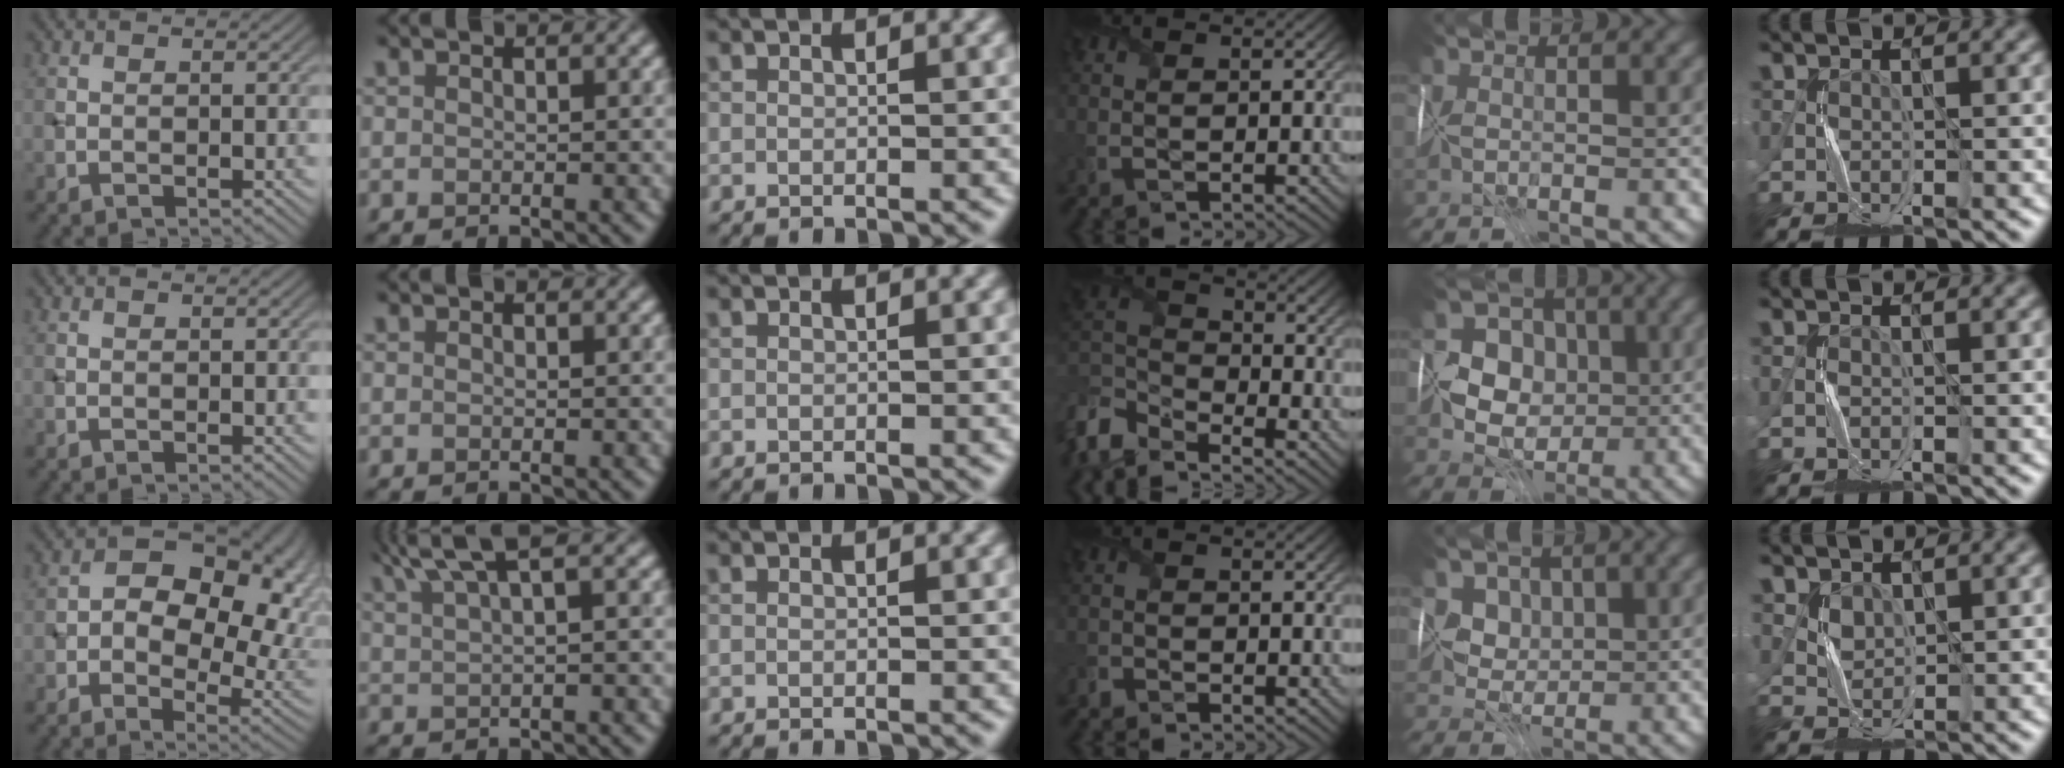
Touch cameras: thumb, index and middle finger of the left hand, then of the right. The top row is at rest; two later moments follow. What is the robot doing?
{"motion": "fold", "object": "map"}